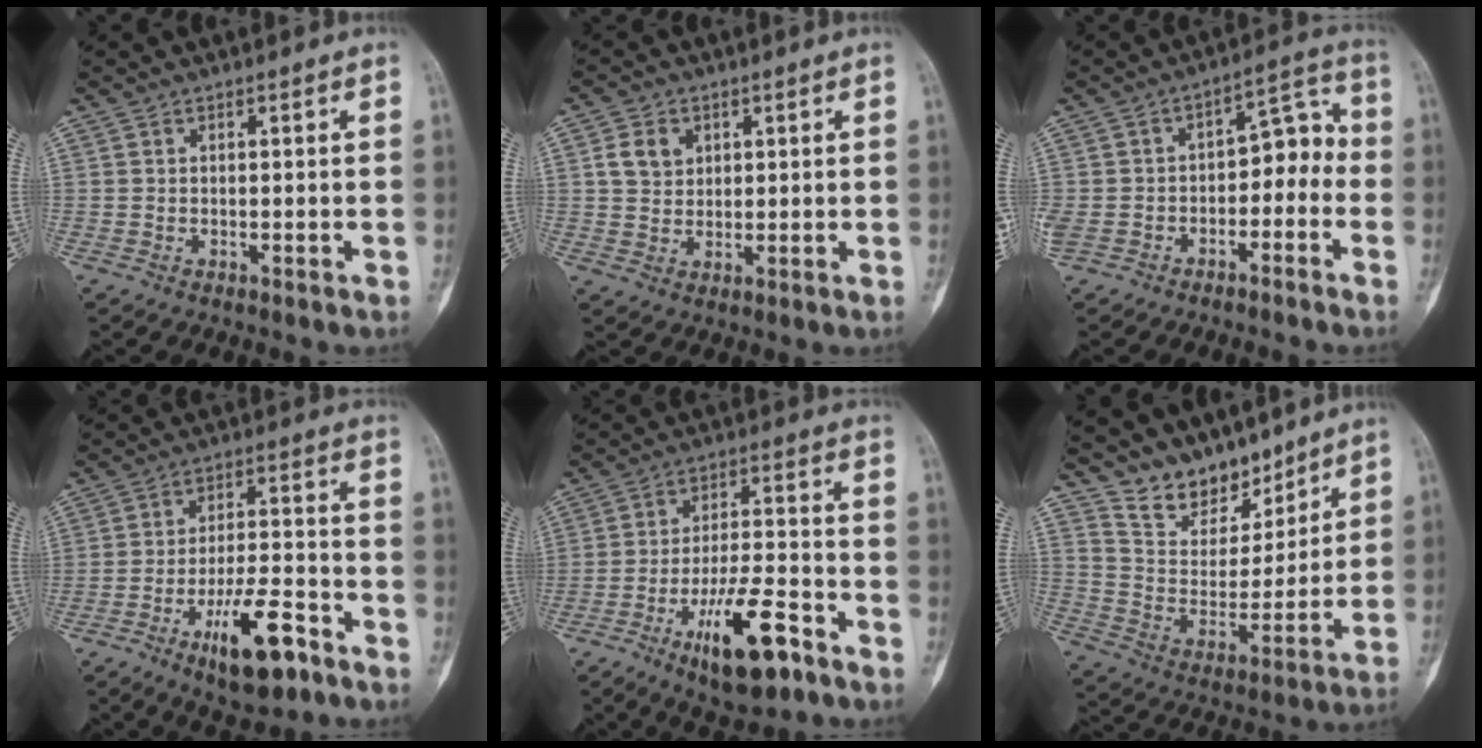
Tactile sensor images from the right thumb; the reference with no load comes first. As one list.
[{"total": 5.5, "force": [1.9, 4.4, 2.7], "torque": [-0.030, -0.005, 0.036]}, {"total": 11.6, "force": [-3.3, 7.7, 8.0], "torque": [-0.111, 0.054, -0.055]}, {"total": 12.8, "force": [-7.2, 4.3, 9.6], "torque": [-0.155, 0.043, -0.114]}, {"total": 14.3, "force": [-7.9, 4.6, 11.0], "torque": [-0.183, 0.046, -0.126]}, {"total": 12.6, "force": [10.5, 6.1, 3.3], "torque": [-0.023, -0.075, 0.201]}]